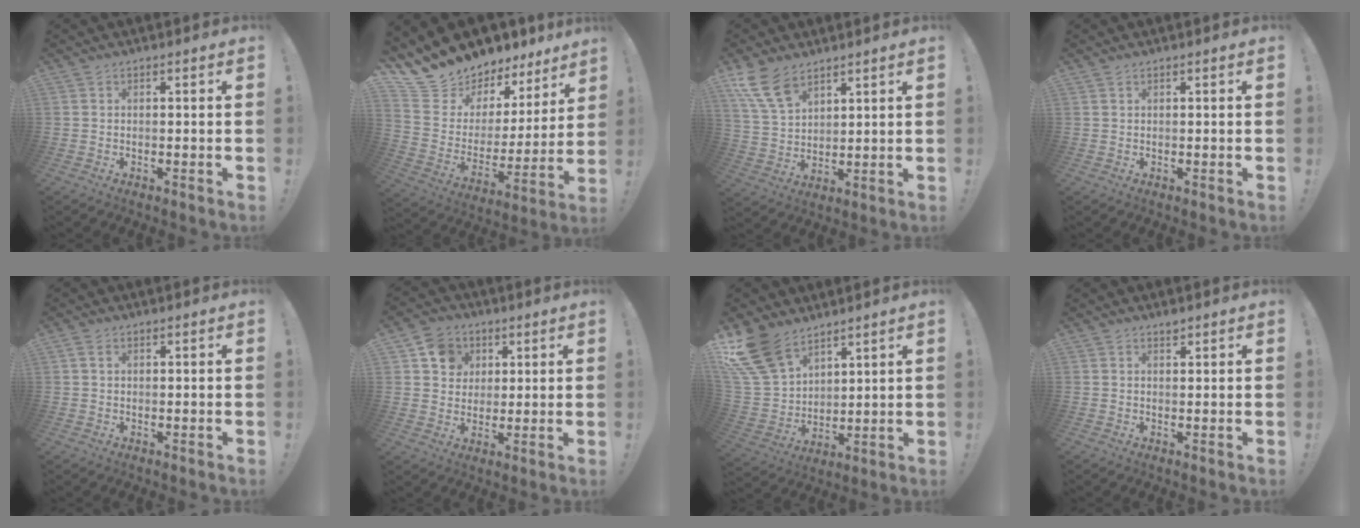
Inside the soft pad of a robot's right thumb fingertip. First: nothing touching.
{"total": 12.3, "force": [11.2, 4.8, 1.0], "torque": [-0.041, -0.110, 0.212]}
{"total": 10.6, "force": [7.2, 5.5, 5.5], "torque": [-0.106, -0.032, 0.142]}
{"total": 0.9, "force": [-0.5, -0.6, -0.5], "torque": [0.008, 0.005, -0.010]}
{"total": 1.6, "force": [0.7, 1.0, 1.1], "torque": [-0.015, 0.000, 0.011]}
{"total": 9.9, "force": [3.9, 8.7, 2.5], "torque": [-0.031, -0.022, 0.080]}
{"total": 15.7, "force": [10.9, 8.9, 7.0], "torque": [-0.157, -0.069, 0.209]}
{"total": 1.1, "force": [1.1, 0.3, 0.1], "torque": [0.013, -0.010, 0.018]}